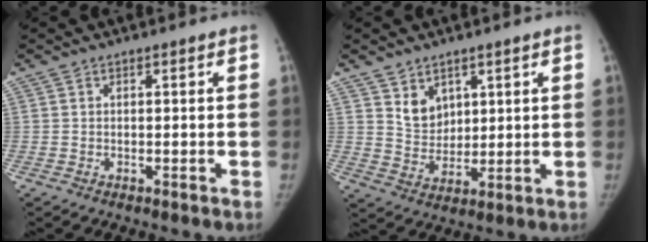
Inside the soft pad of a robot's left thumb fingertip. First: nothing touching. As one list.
[{"total": 6.3, "force": [3.3, 4.7, 2.5], "torque": [-0.012, -0.028, 0.070]}]